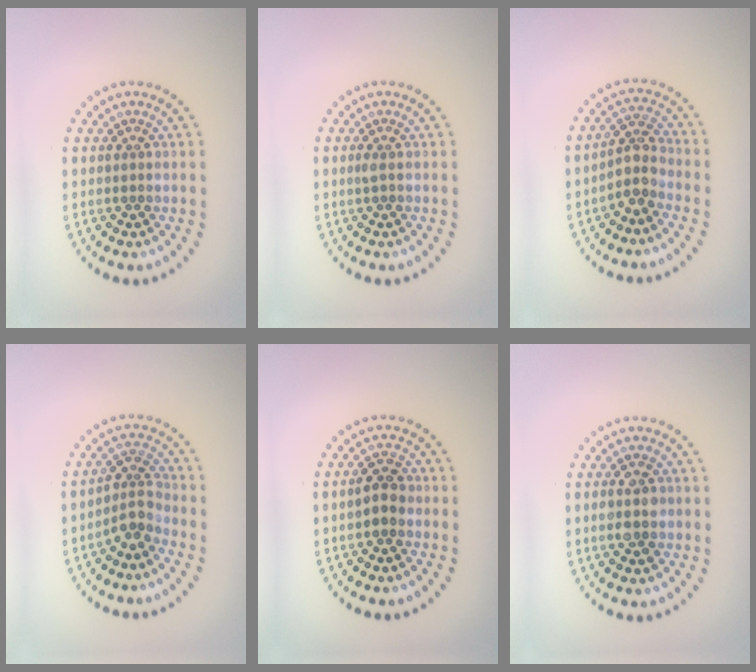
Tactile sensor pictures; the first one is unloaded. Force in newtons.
{"total": 0.5, "press": 0.5, "slide": 0.3}
{"total": 2.9, "press": 2.4, "slide": 1.7}
{"total": 2.8, "press": 2.1, "slide": 1.8}
{"total": 2.5, "press": 2.5, "slide": 0.5}
{"total": 2.6, "press": 2.6, "slide": 0.1}